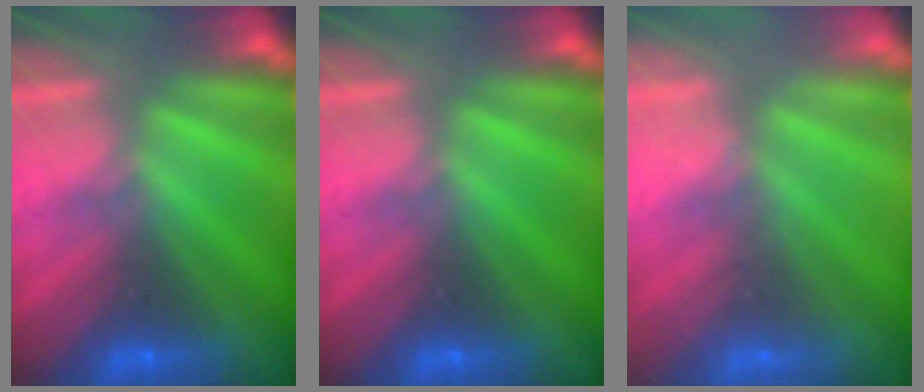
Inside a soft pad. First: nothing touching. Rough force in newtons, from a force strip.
{"total": 0.0}
{"total": 2.2}